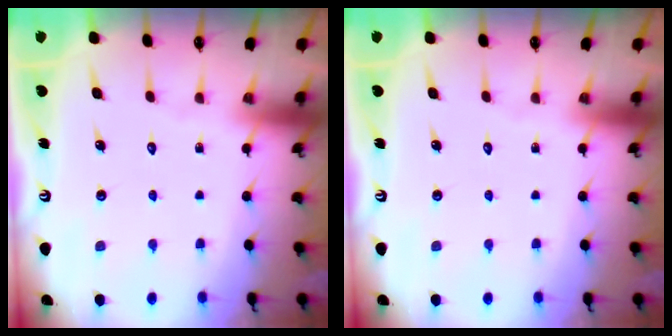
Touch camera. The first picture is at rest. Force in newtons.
{"total": 0.0}